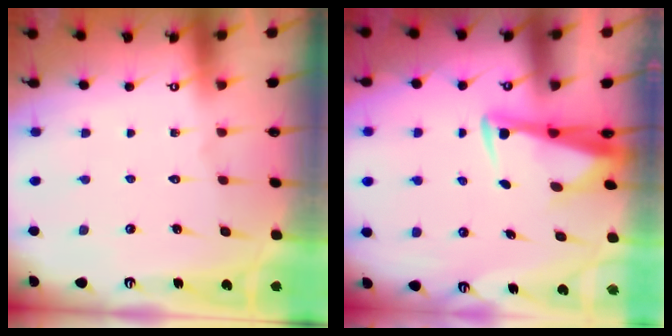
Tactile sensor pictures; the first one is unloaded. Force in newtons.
{"total": 3.6, "press": 3.5, "slide": 1.1}